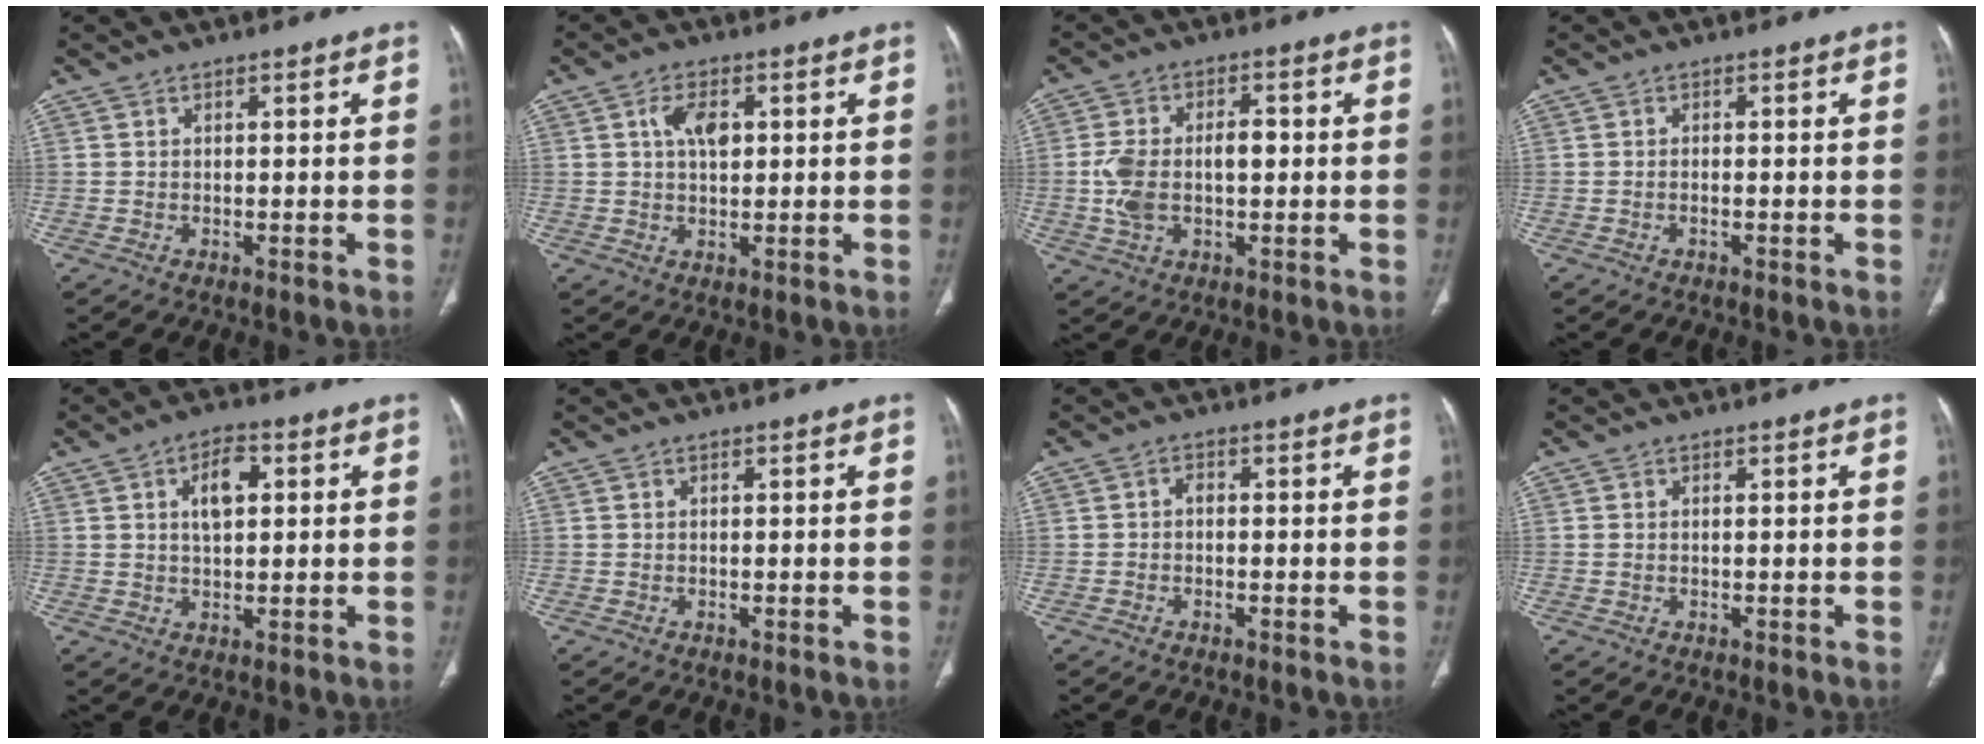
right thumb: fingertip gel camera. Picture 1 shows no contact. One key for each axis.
{"total": 5.1, "fx": 1.3, "fy": 2.9, "fz": 4.0, "tx": -0.064, "ty": 0.000, "tz": 0.019}
{"total": 9.3, "fx": -0.4, "fy": 5.4, "fz": 7.6, "tx": -0.153, "ty": 0.022, "tz": -0.004}
{"total": 0.7, "fx": -0.4, "fy": 0.2, "fz": 0.5, "tx": -0.012, "ty": 0.007, "tz": -0.006}
{"total": 6.0, "fx": 1.7, "fy": 3.1, "fz": 4.8, "tx": -0.071, "ty": 0.002, "tz": 0.027}
{"total": 0.0}
{"total": 1.1, "fx": -0.4, "fy": 0.8, "fz": 0.8, "tx": -0.007, "ty": 0.005, "tz": -0.011}
{"total": 0.0}